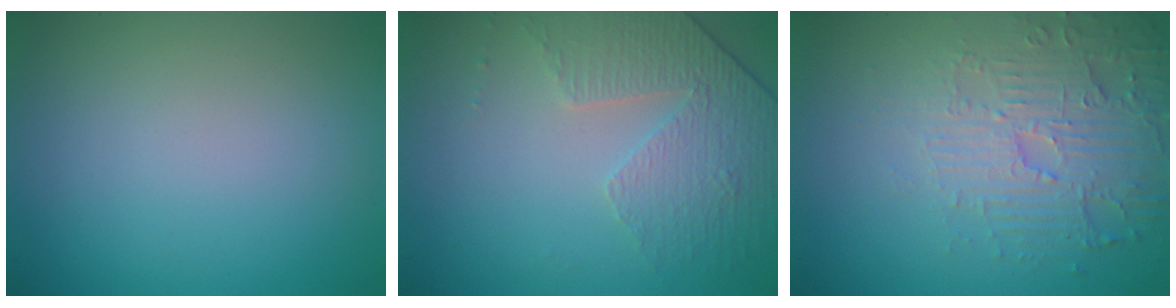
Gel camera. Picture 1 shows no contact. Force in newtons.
{"total": 4.7, "press": 3.2, "slide": 3.4}
{"total": 5.3, "press": 3.6, "slide": 3.8}